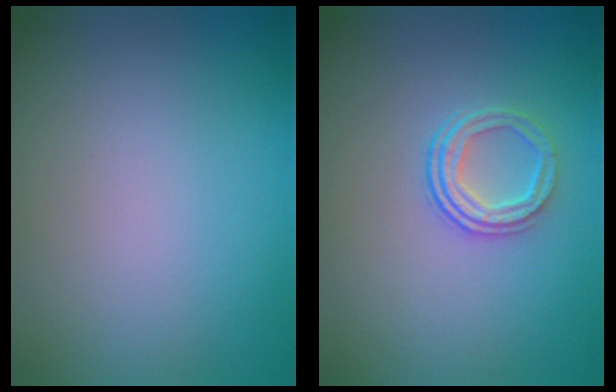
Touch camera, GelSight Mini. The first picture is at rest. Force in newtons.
{"total": 2.4, "press": 1.7, "slide": 1.7}